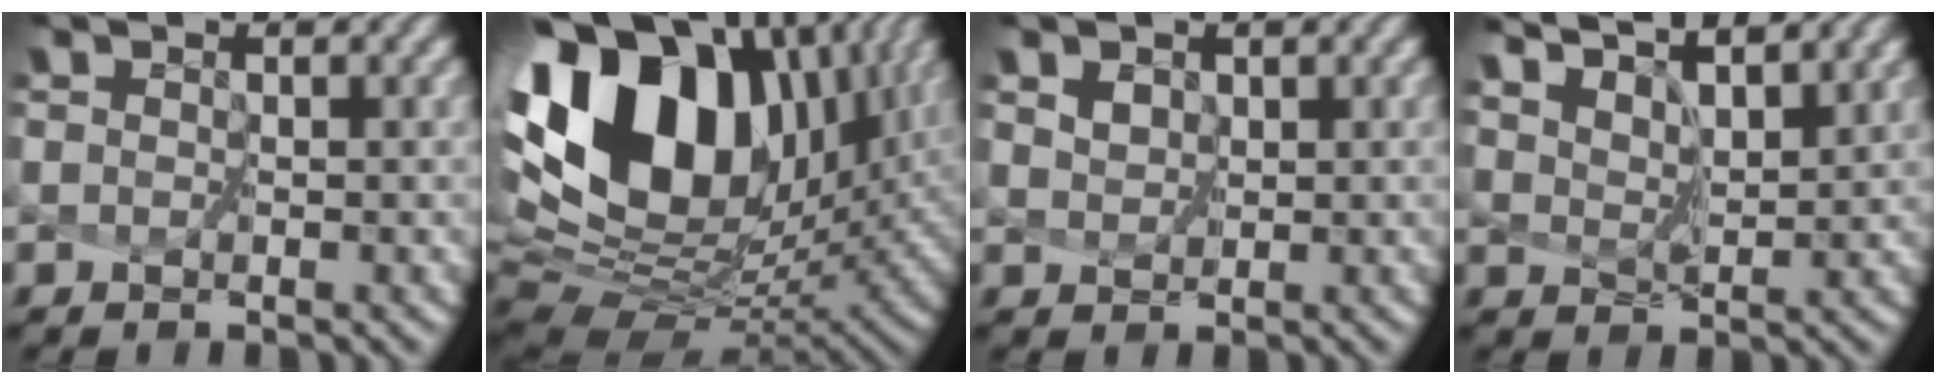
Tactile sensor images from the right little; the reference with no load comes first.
{"total": 16.0, "force": [5.5, 9.9, 11.3], "torque": [-0.218, 0.030, 0.103]}
{"total": 3.8, "force": [2.6, 2.2, 1.6], "torque": [-0.047, 0.004, 0.044]}
{"total": 7.2, "force": [6.6, 0.9, 2.6], "torque": [-0.061, 0.000, 0.107]}